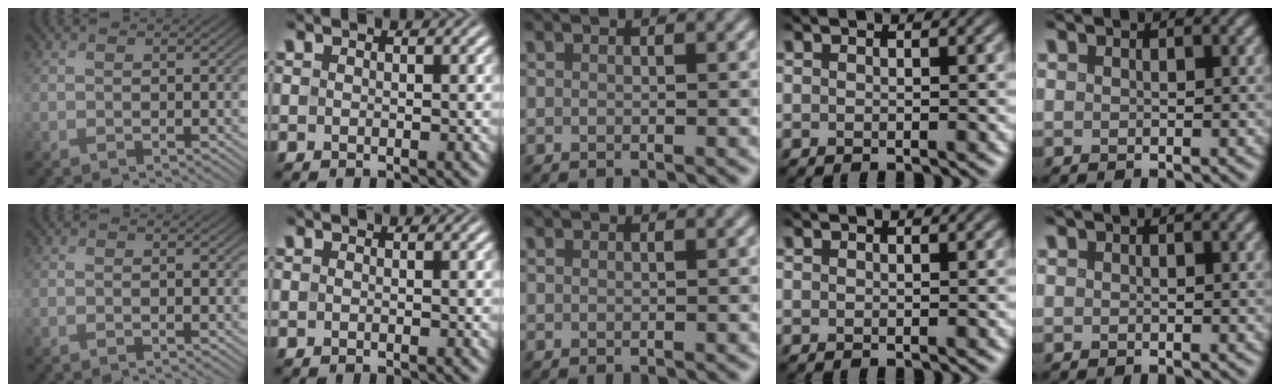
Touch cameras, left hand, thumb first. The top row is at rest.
{"thumb": {"total": 0.9, "force": [-0.3, 0.5, 0.7], "torque": [-0.010, 0.001, -0.004]}}